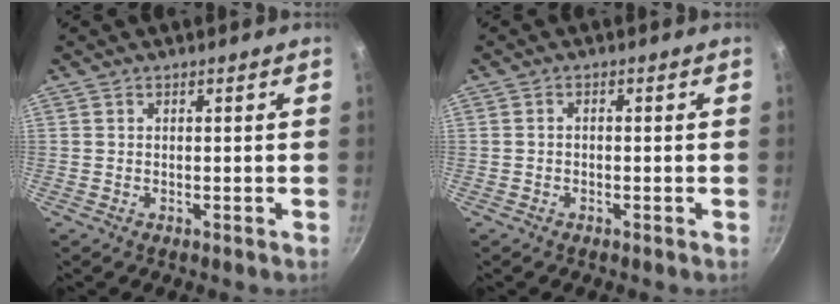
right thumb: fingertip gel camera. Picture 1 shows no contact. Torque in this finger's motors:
{"motor_torque": [-0.42, 0.09, -0.17, -0.28, 0.07]}